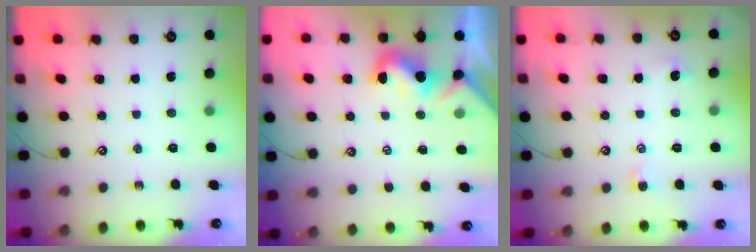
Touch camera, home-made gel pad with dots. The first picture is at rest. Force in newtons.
{"total": 0.0}
{"total": 0.0}